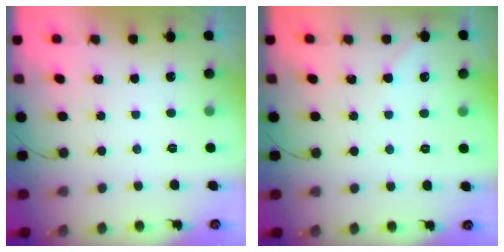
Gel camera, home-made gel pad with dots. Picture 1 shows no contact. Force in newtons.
{"total": 2.2, "press": 2.1, "slide": 0.3}